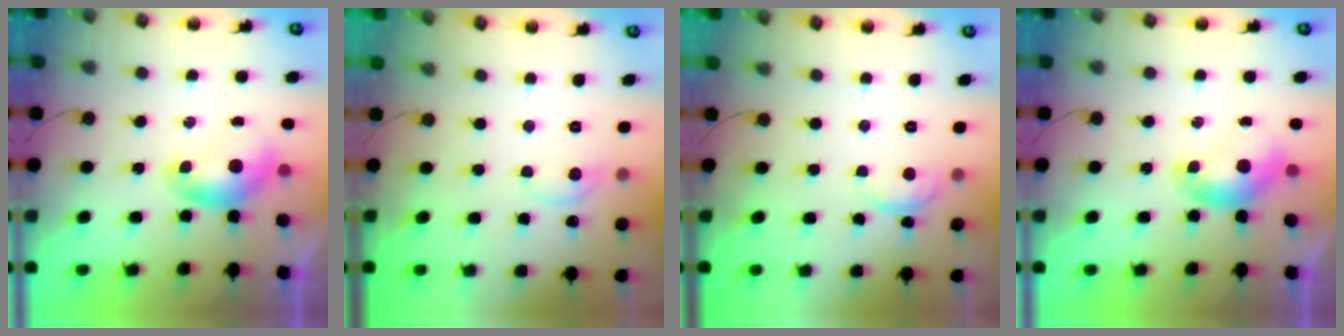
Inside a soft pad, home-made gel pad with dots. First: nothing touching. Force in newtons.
{"total": 0.0}
{"total": 1.0, "press": 0.7, "slide": 0.7}
{"total": 0.0}